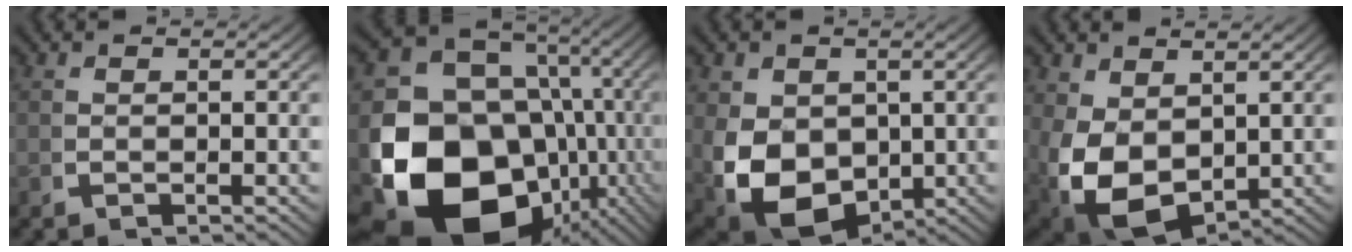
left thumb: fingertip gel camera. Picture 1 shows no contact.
{"total": 26.8, "force": [-5.3, 19.9, 17.1], "torque": [-0.338, -0.092, -0.058]}
{"total": 11.6, "force": [-2.6, 8.6, 7.3], "torque": [-0.185, -0.074, -0.003]}
{"total": 9.7, "force": [-2.0, 7.1, 6.4], "torque": [-0.174, -0.061, 0.003]}